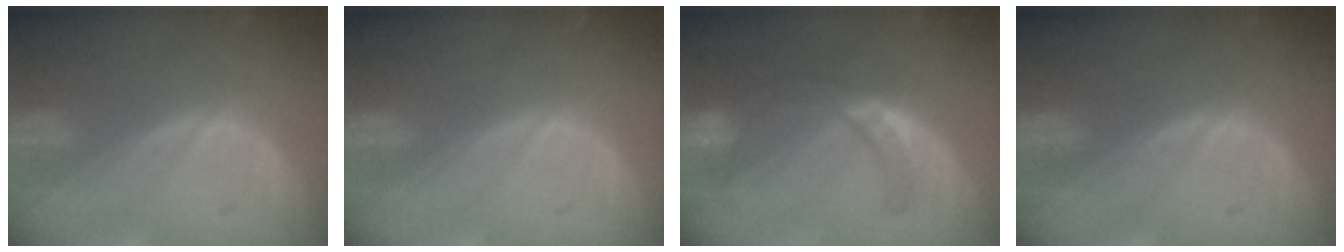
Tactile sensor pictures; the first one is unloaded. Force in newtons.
{"total": 0.0}
{"total": 7.6, "press": 6.7, "slide": 3.6}
{"total": 0.0}